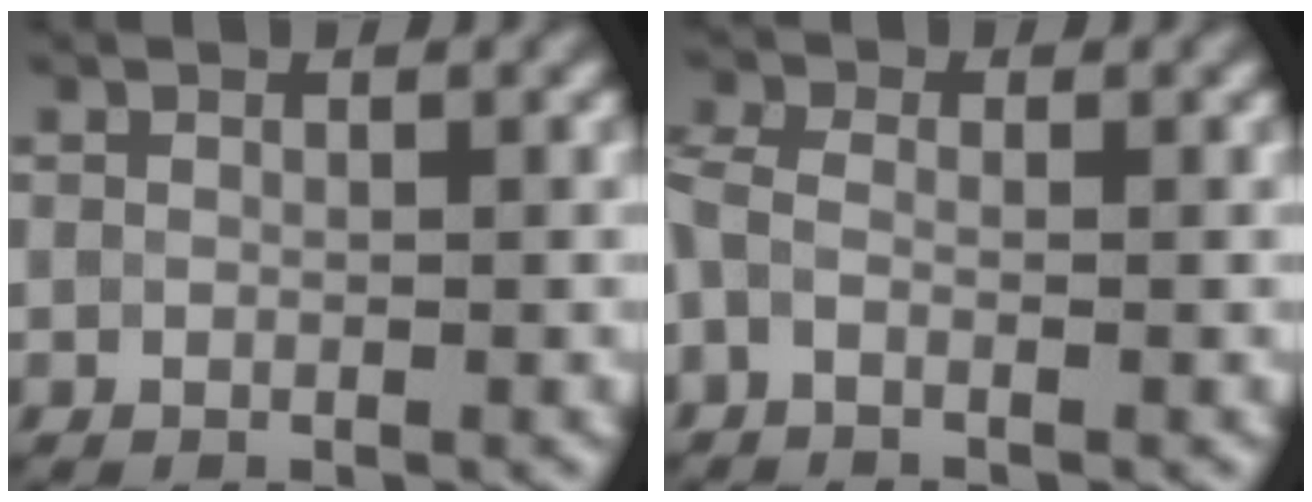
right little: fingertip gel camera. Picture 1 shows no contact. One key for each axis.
{"total": 1.9, "fx": -0.8, "fy": 0.9, "fz": 1.4, "tx": -0.035, "ty": -0.003, "tz": -0.025}